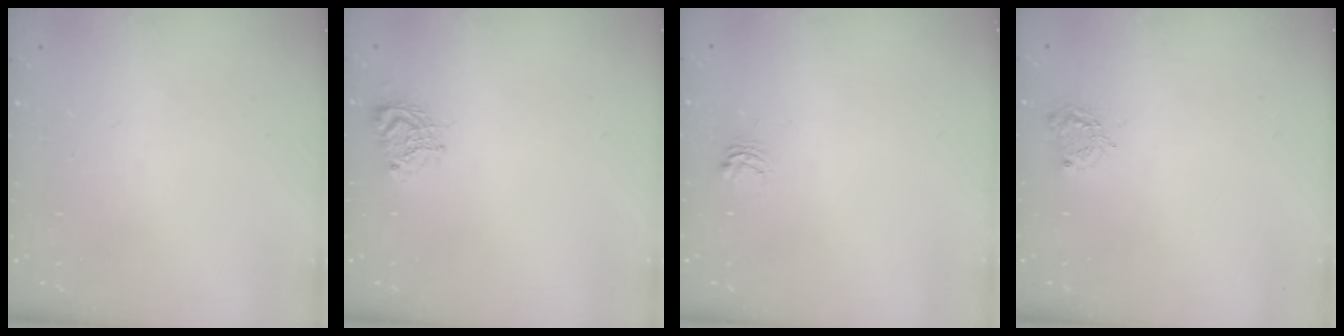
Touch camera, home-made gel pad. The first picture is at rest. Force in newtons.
{"total": 7.8, "press": 7.8, "slide": 0.2}
{"total": 3.3, "press": 3.3, "slide": 0.2}
{"total": 4.8, "press": 4.8, "slide": 0.2}